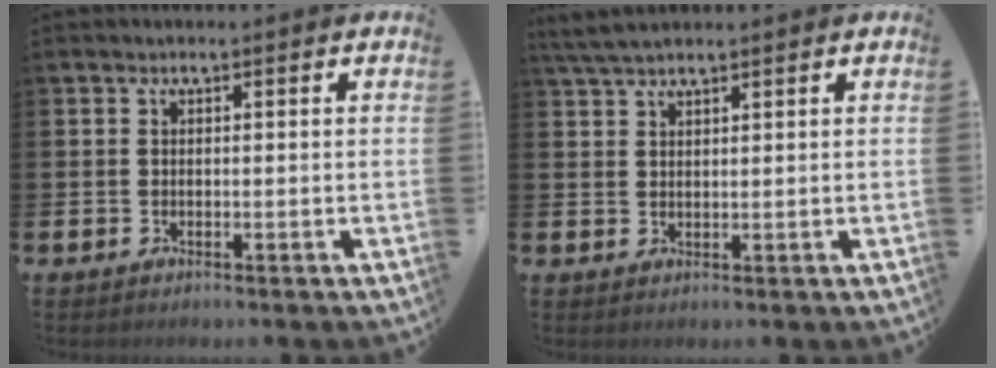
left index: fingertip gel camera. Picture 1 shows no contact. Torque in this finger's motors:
{"motor_torque": [-0.40, -0.63, 0.36, 0.08]}